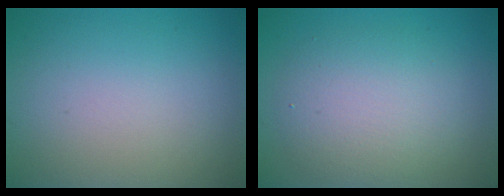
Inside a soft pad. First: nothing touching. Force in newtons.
{"total": 5.1, "press": 5.1, "slide": 0.3}